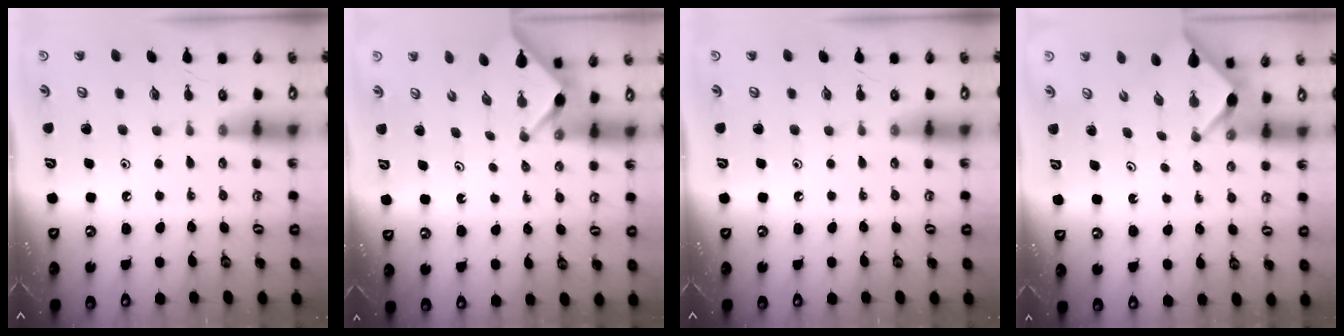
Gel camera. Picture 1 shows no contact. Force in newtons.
{"total": 3.0, "press": 2.9, "slide": 0.3}
{"total": 0.0}
{"total": 2.6, "press": 2.6, "slide": 0.3}